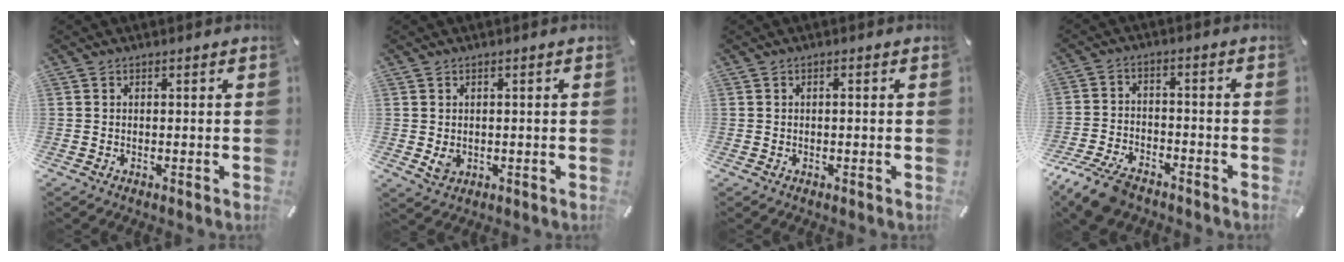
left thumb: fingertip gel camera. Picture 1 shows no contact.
{"total": 2.8, "force": [-0.3, 2.4, 1.4], "torque": [-0.023, -0.003, -0.006]}
{"total": 0.7, "force": [-0.1, 0.2, 0.7], "torque": [-0.014, 0.000, -0.002]}
{"total": 9.3, "force": [-7.1, 4.0, 4.4], "torque": [-0.092, 0.032, -0.137]}